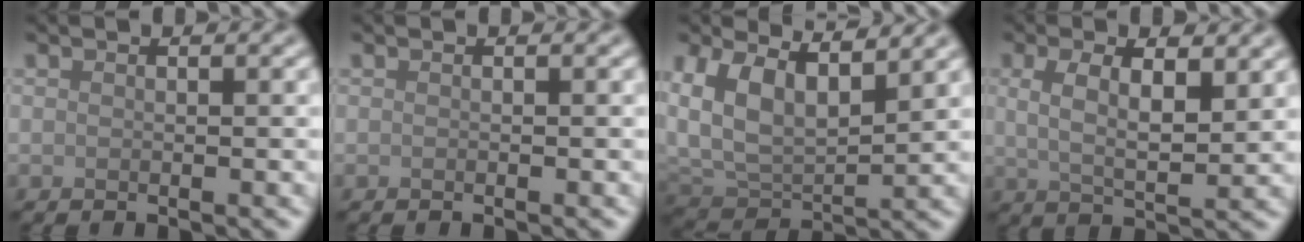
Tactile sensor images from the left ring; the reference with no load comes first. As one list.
[{"total": 0.0}, {"total": 8.6, "force": [4.2, 4.7, 5.8], "torque": [-0.106, 0.000, 0.074]}, {"total": 4.6, "force": [1.6, 1.7, 4.0], "torque": [-0.080, -0.002, 0.031]}]